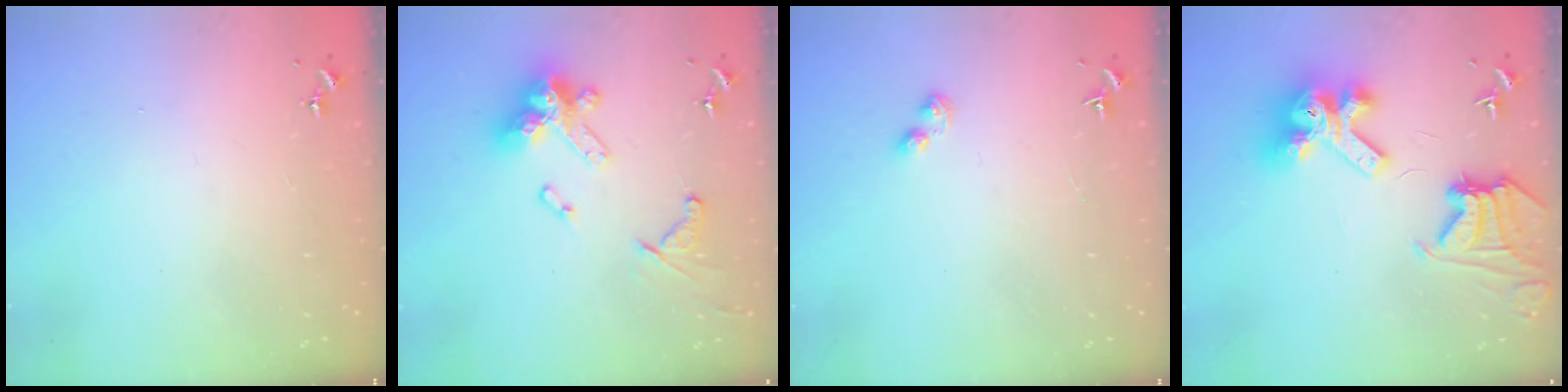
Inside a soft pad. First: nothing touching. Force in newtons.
{"total": 18.5, "press": 18.4, "slide": 1.7}
{"total": 3.3, "press": 3.3, "slide": 0.4}
{"total": 16.3, "press": 16.2, "slide": 2.3}